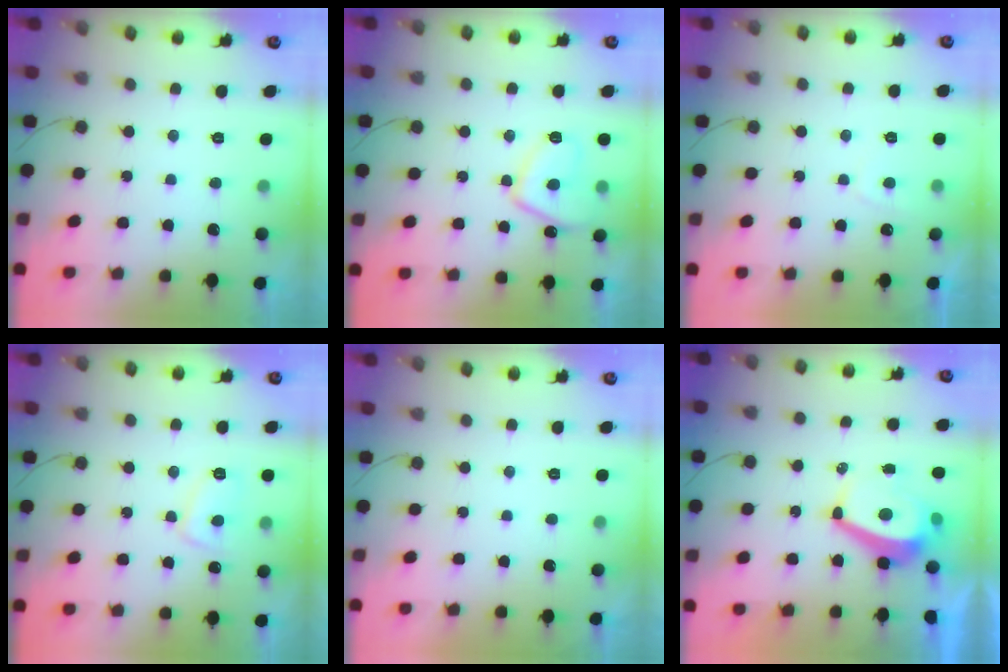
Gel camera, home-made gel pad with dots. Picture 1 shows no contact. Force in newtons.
{"total": 10.6, "press": 10.5, "slide": 1.2}
{"total": 1.0, "press": 0.8, "slide": 0.6}
{"total": 7.2, "press": 7.2, "slide": 0.7}
{"total": 2.3, "press": 2.3, "slide": 0.4}
{"total": 6.8, "press": 6.8, "slide": 0.9}